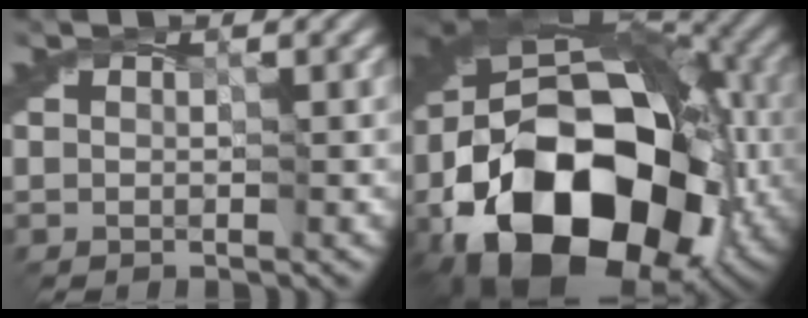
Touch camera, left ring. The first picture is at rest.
{"total": 20.6, "force": [-7.1, 12.8, 14.5], "torque": [-0.269, -0.016, -0.110]}